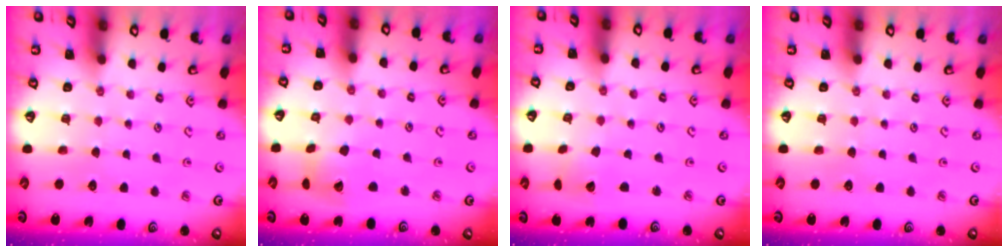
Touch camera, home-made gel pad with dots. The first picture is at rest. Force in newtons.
{"total": 8.0, "press": 8.0, "slide": 1.0}
{"total": 2.0, "press": 2.0, "slide": 0.2}
{"total": 0.0}